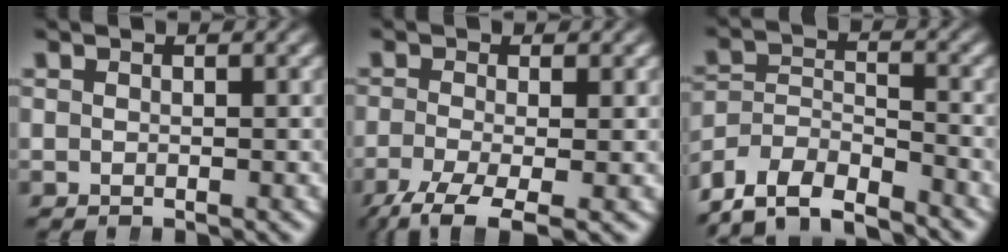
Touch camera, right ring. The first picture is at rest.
{"total": 6.6, "force": [-4.8, 2.6, 3.8], "torque": [-0.076, -0.043, -0.058]}
{"total": 9.4, "force": [-6.6, 5.9, 3.0], "torque": [-0.087, -0.047, -0.104]}